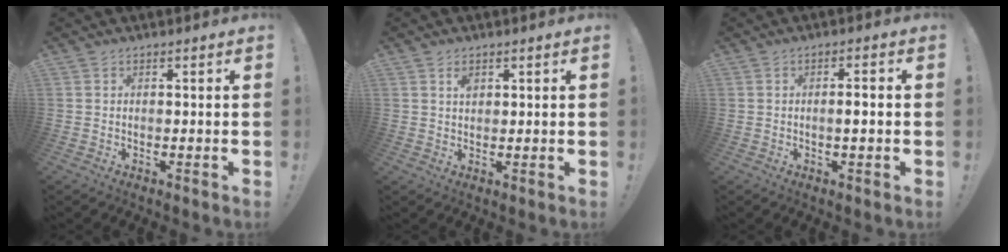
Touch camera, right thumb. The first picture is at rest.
{"total": 2.0, "force": [1.0, 1.2, 1.1], "torque": [-0.004, -0.007, 0.015]}
{"total": 2.8, "force": [-0.5, 0.3, 2.8], "torque": [-0.046, 0.002, -0.013]}